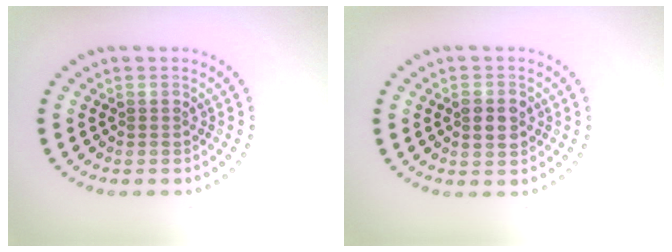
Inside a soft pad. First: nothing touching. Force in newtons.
{"total": 2.6, "press": 2.6, "slide": 0.1}